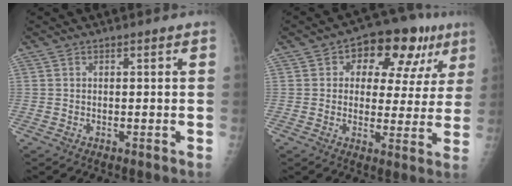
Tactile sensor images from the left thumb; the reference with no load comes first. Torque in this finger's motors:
{"motor_torque": [0.20, 0.25, -0.15, -0.07, 0.12]}